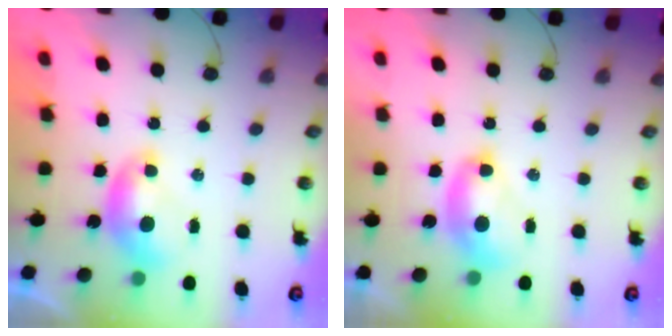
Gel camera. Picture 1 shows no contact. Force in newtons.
{"total": 2.7, "press": 2.7, "slide": 0.1}